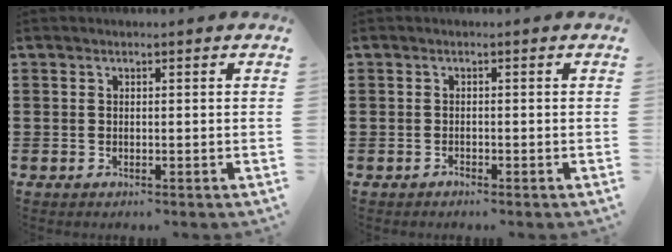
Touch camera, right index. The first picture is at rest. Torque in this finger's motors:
{"motor_torque": [0.17, 1.32, -1.05, -0.21]}